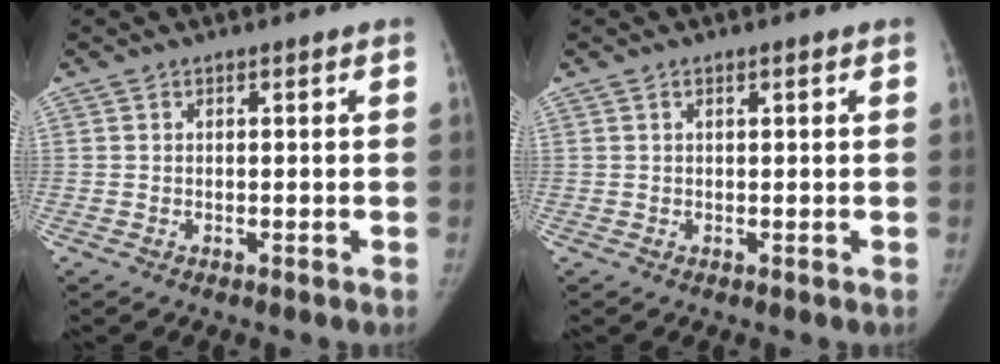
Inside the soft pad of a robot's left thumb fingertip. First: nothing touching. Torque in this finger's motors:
{"motor_torque": [-0.67, 0.00, -0.37, 0.35, 0.00]}